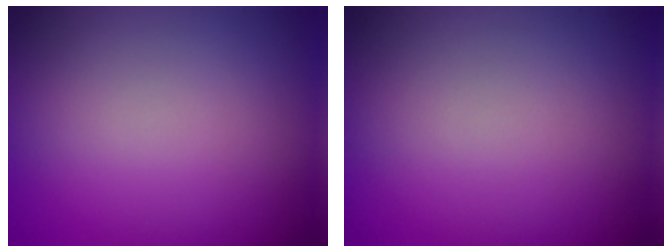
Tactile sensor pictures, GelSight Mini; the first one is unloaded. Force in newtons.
{"total": 0.0}